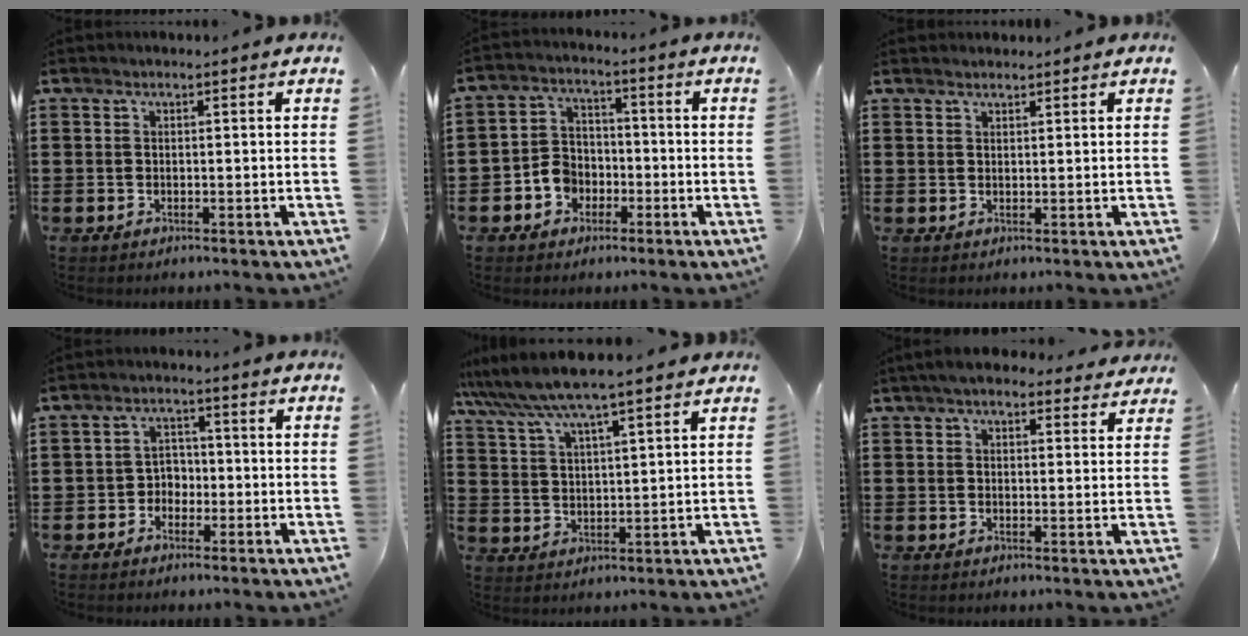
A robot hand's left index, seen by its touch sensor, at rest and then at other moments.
{"total": 5.2, "force": [-2.4, 4.3, 1.8], "torque": [-0.049, 0.014, -0.047]}
{"total": 1.3, "force": [1.3, 0.3, 0.0], "torque": [-0.002, 0.001, 0.025]}
{"total": 3.1, "force": [-1.4, 2.6, 0.9], "torque": [-0.028, 0.008, -0.033]}
{"total": 6.3, "force": [5.5, 0.6, 3.0], "torque": [-0.078, -0.019, 0.095]}
{"total": 4.7, "force": [4.0, 1.5, 1.9], "torque": [-0.049, -0.002, 0.075]}